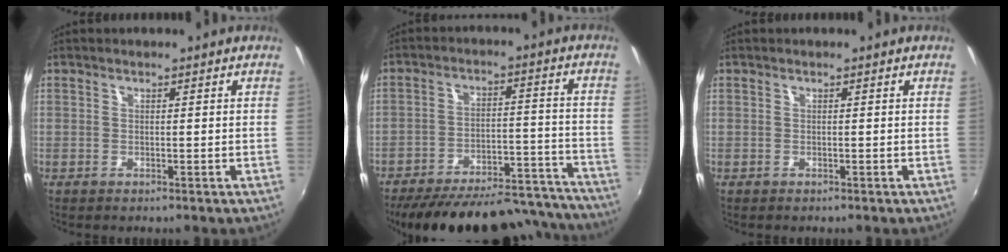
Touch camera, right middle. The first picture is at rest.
{"total": 29.6, "force": [-26.2, 8.6, 10.9], "torque": [-0.187, 0.026, -0.334]}
{"total": 0.0}